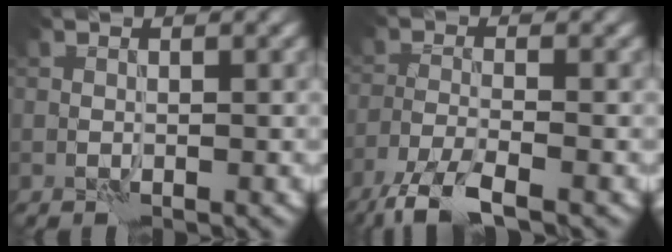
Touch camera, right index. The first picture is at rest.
{"total": 5.5, "force": [-4.1, 1.2, 3.5], "torque": [-0.069, -0.011, -0.083]}